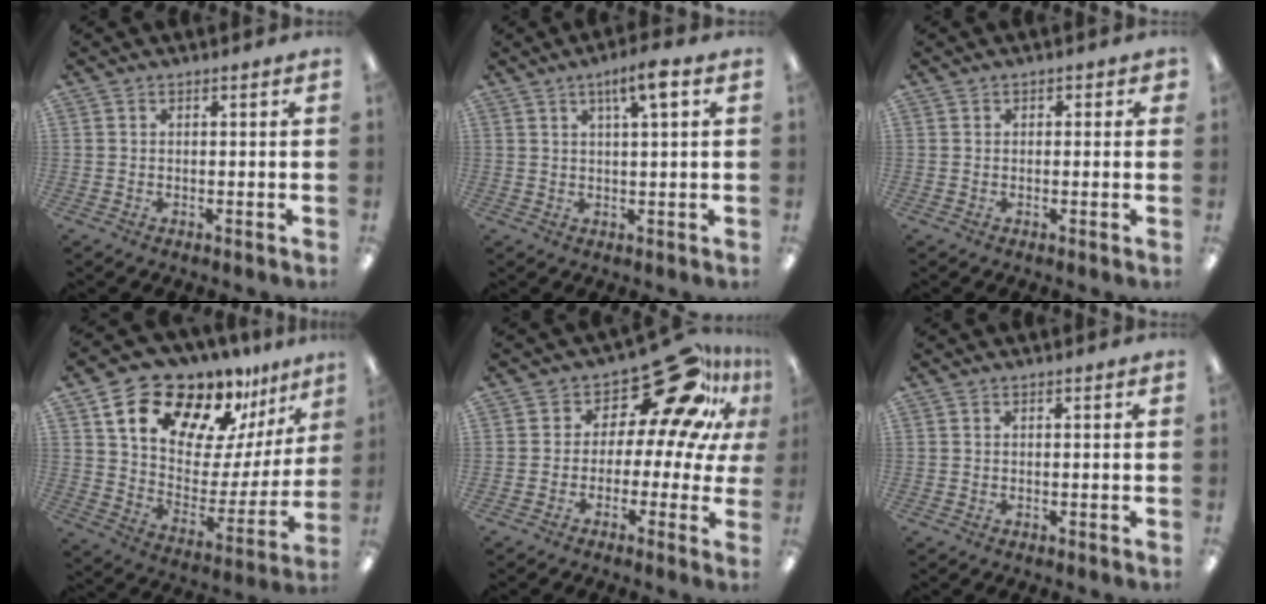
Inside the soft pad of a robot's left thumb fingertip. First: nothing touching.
{"total": 5.4, "force": [2.8, 0.9, 4.5], "torque": [-0.069, -0.006, 0.042]}
{"total": 1.0, "force": [-0.2, 0.9, 0.3], "torque": [0.003, 0.001, -0.007]}
{"total": 19.3, "force": [15.5, 8.6, 7.5], "torque": [-0.136, -0.116, 0.271]}
{"total": 18.4, "force": [11.8, 7.9, 11.7], "torque": [-0.168, -0.087, 0.192]}
{"total": 0.0}